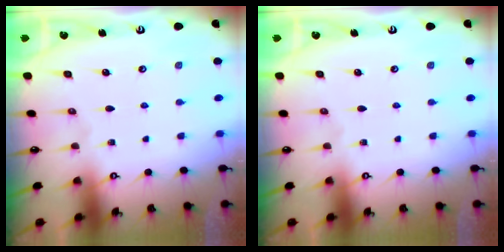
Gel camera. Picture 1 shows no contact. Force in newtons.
{"total": 0.0}